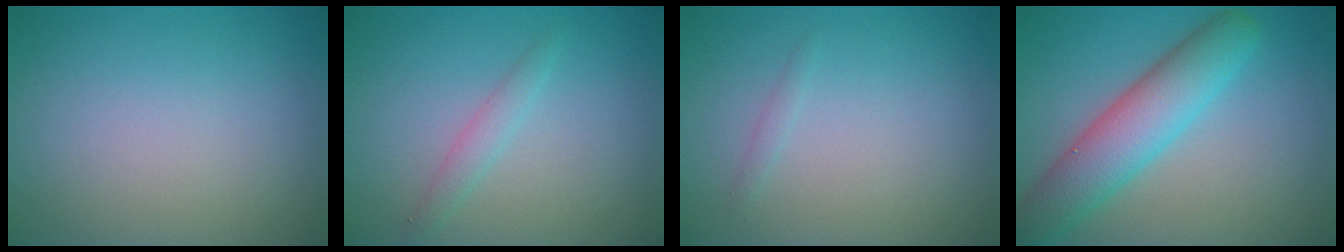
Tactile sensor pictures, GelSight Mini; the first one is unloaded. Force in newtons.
{"total": 1.1, "press": 1.1, "slide": 0.1}
{"total": 0.6, "press": 0.6, "slide": 0.0}
{"total": 6.5, "press": 6.5, "slide": 0.5}